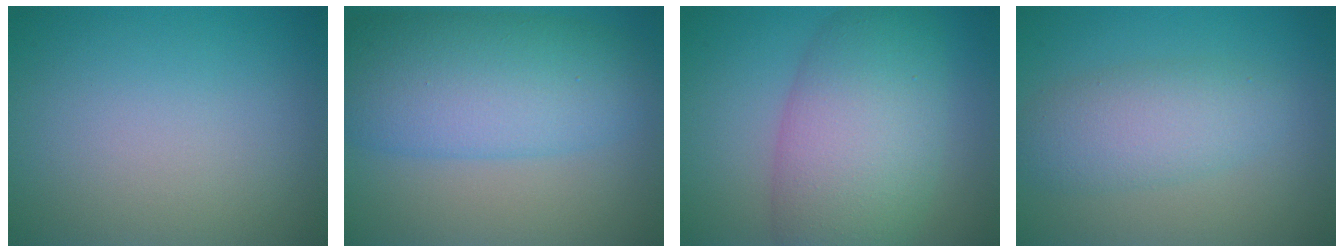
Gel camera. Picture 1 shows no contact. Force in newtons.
{"total": 8.9, "press": 8.9, "slide": 0.1}
{"total": 9.0, "press": 9.0, "slide": 0.4}
{"total": 4.2, "press": 4.2, "slide": 0.1}